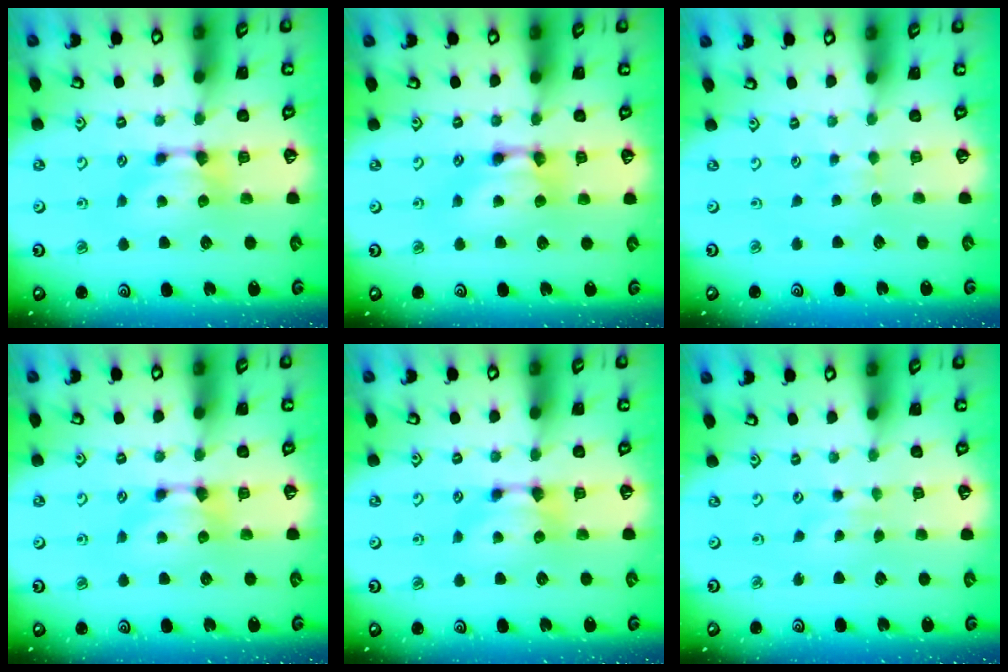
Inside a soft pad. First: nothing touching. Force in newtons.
{"total": 2.2, "press": 2.2, "slide": 0.1}
{"total": 3.1, "press": 3.1, "slide": 0.4}
{"total": 0.0}
{"total": 0.0}
{"total": 2.2, "press": 2.1, "slide": 0.4}